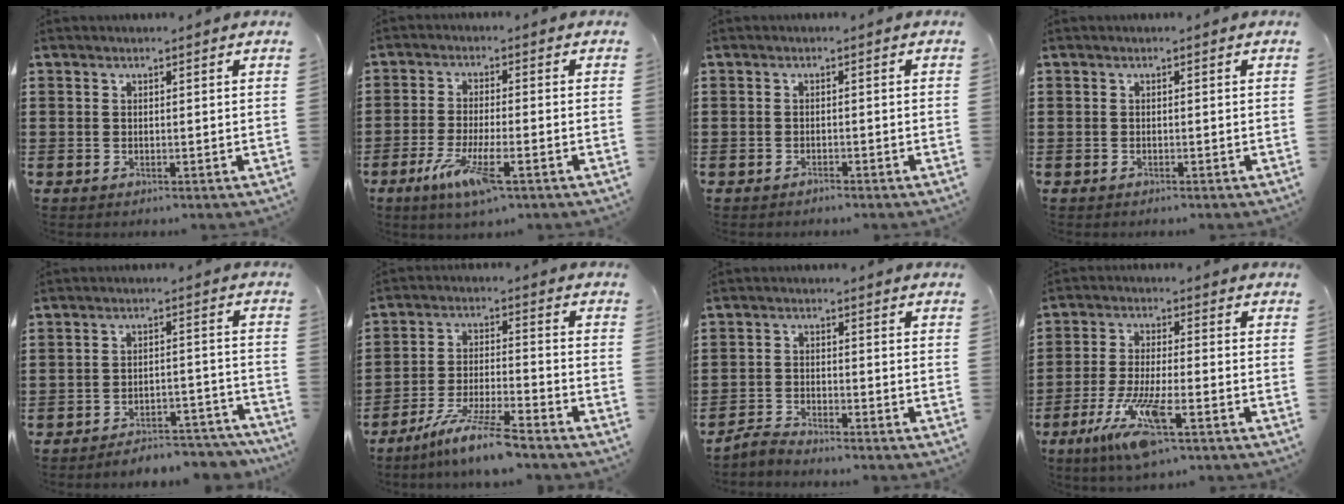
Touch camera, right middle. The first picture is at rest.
{"total": 7.3, "force": [-3.5, 1.3, 6.3], "torque": [-0.138, -0.016, -0.066]}
{"total": 0.7, "force": [-0.7, 0.0, 0.2], "torque": [-0.006, -0.002, -0.014]}
{"total": 0.0}
{"total": 4.6, "force": [-4.6, 0.2, 0.7], "torque": [-0.015, 0.004, -0.093]}
{"total": 8.1, "force": [-6.8, -0.1, 4.5], "torque": [-0.095, -0.013, -0.130]}
{"total": 2.6, "force": [-2.6, 0.0, 0.4], "torque": [-0.027, -0.002, -0.058]}
{"total": 9.9, "force": [-5.4, 1.9, 8.0], "torque": [-0.178, -0.014, -0.103]}